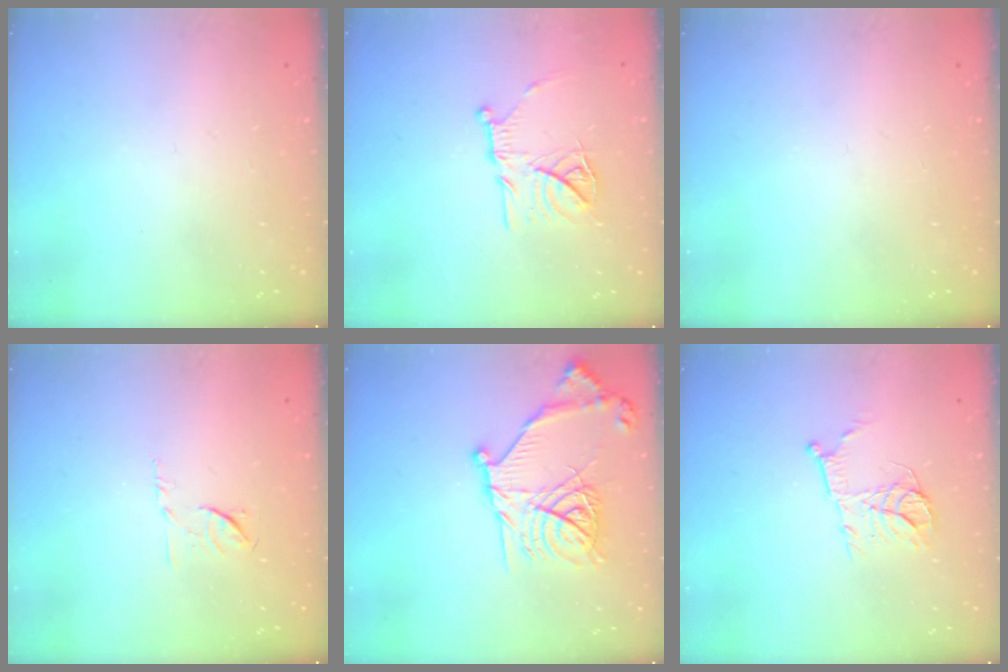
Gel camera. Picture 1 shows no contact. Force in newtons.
{"total": 14.9, "press": 14.8, "slide": 1.4}
{"total": 0.0}
{"total": 6.1, "press": 6.0, "slide": 1.1}
{"total": 18.2, "press": 18.2, "slide": 1.1}
{"total": 10.4, "press": 10.4, "slide": 0.6}